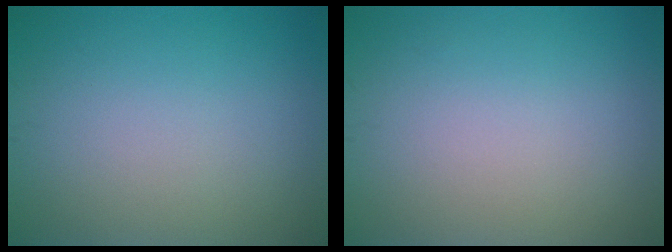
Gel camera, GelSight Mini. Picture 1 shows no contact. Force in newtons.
{"total": 0.0}